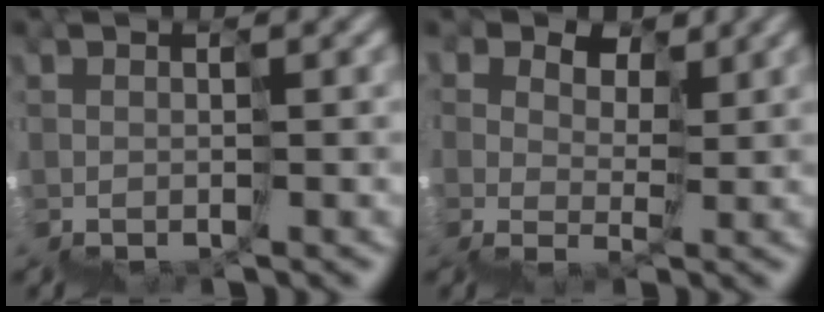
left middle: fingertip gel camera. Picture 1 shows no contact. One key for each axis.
{"total": 4.8, "fx": 2.9, "fy": 3.6, "fz": 1.3, "tx": -0.012, "ty": 0.014, "tz": 0.060}